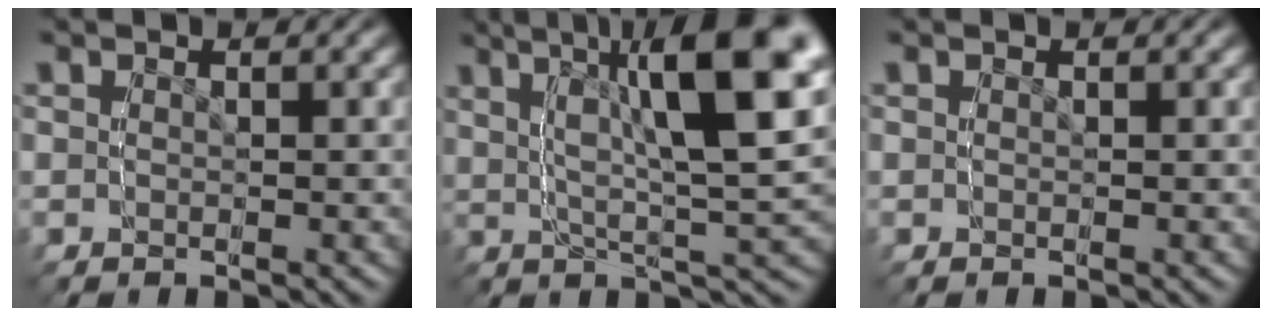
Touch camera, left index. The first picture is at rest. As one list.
[{"total": 8.1, "force": [4.5, -0.5, 6.7], "torque": [-0.102, 0.052, 0.055]}, {"total": 0.0}]